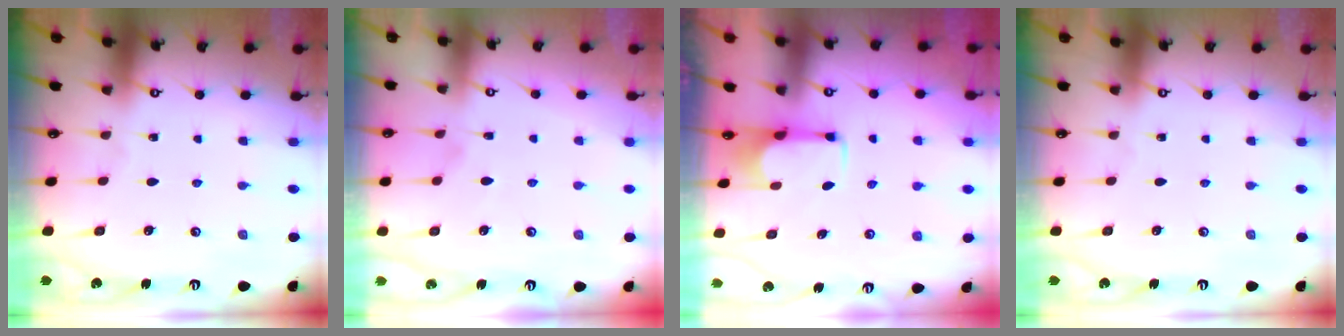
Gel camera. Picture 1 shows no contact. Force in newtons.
{"total": 2.7, "press": 2.5, "slide": 1.0}
{"total": 2.8, "press": 2.7, "slide": 0.9}
{"total": 0.0}